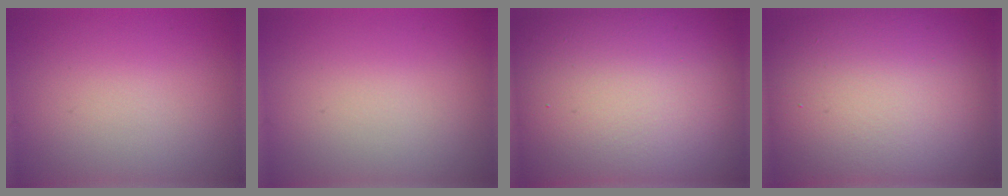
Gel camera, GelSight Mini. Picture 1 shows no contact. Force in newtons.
{"total": 0.0}
{"total": 22.5, "press": 22.5, "slide": 1.3}
{"total": 16.1, "press": 16.1, "slide": 1.2}